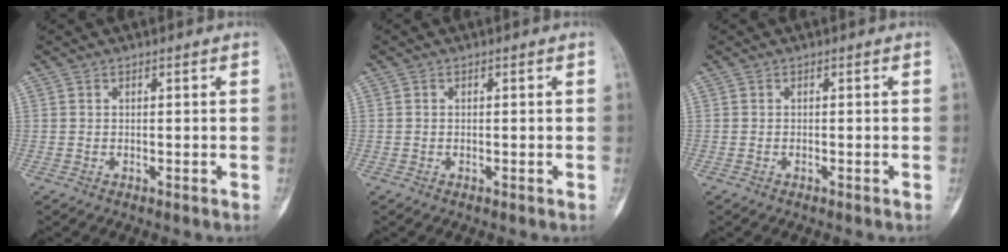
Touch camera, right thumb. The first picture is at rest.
{"total": 0.0}
{"total": 0.0}